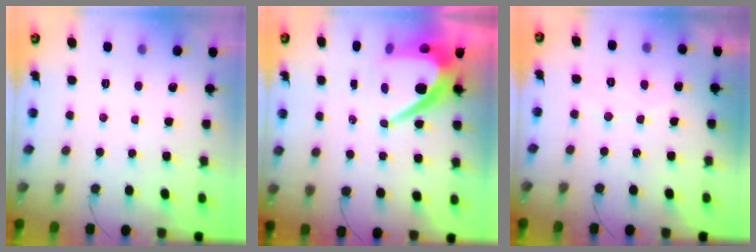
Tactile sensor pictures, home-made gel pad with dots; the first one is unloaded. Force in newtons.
{"total": 11.0, "press": 11.0, "slide": 1.0}
{"total": 5.4, "press": 5.4, "slide": 0.4}